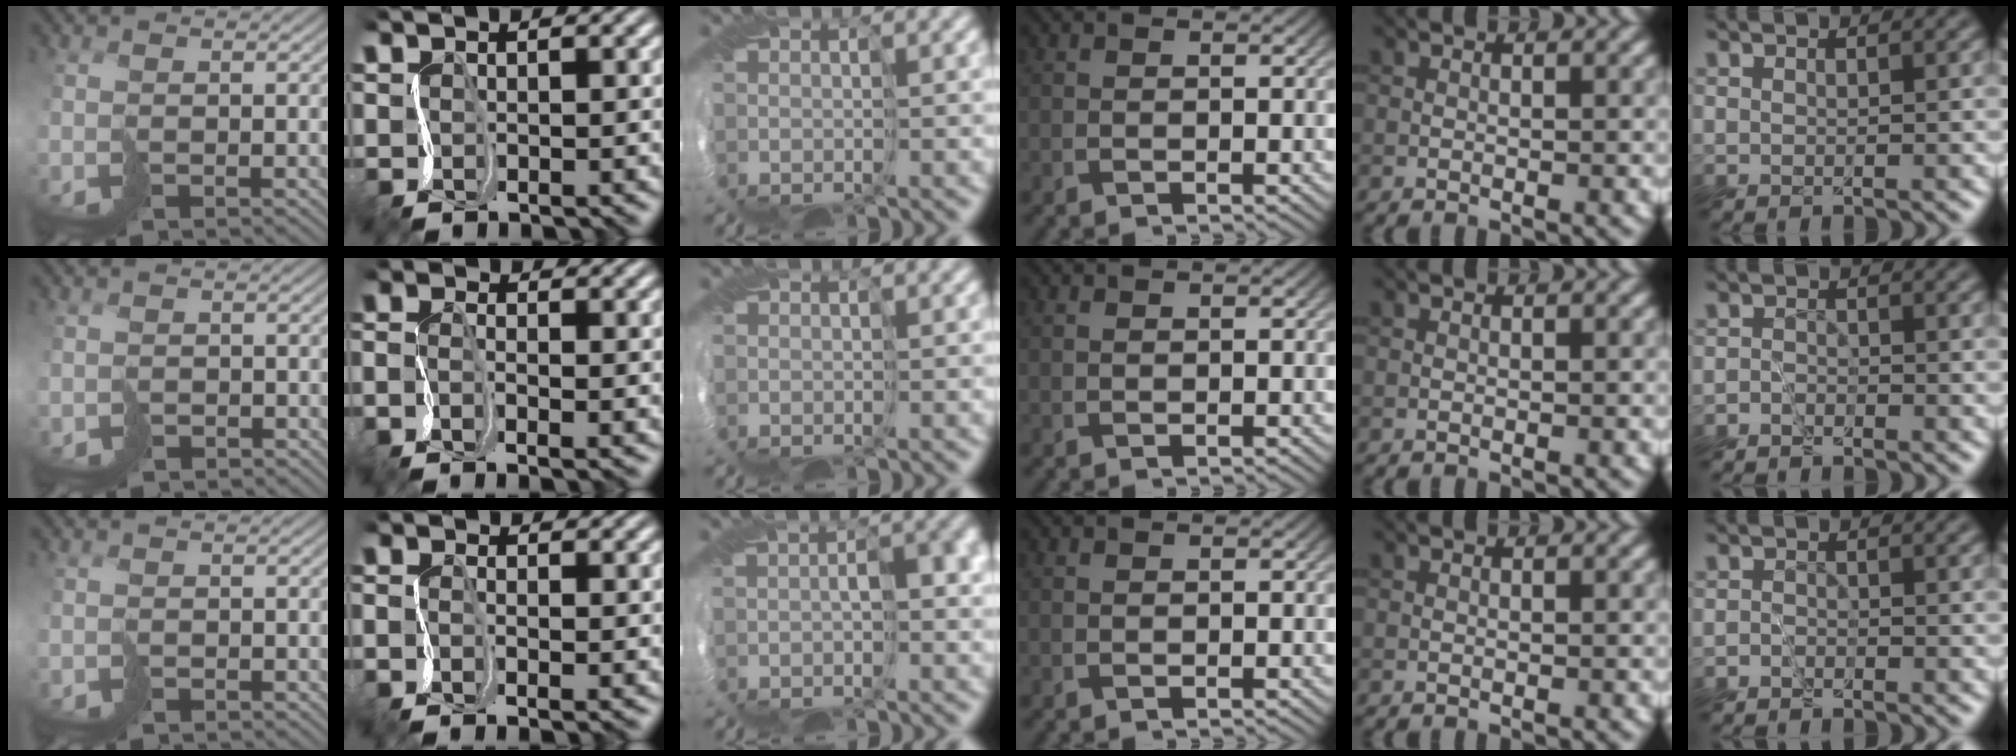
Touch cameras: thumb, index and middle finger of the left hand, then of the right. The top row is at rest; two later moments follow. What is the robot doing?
{"motion": "cut", "object": "bubble wrap"}